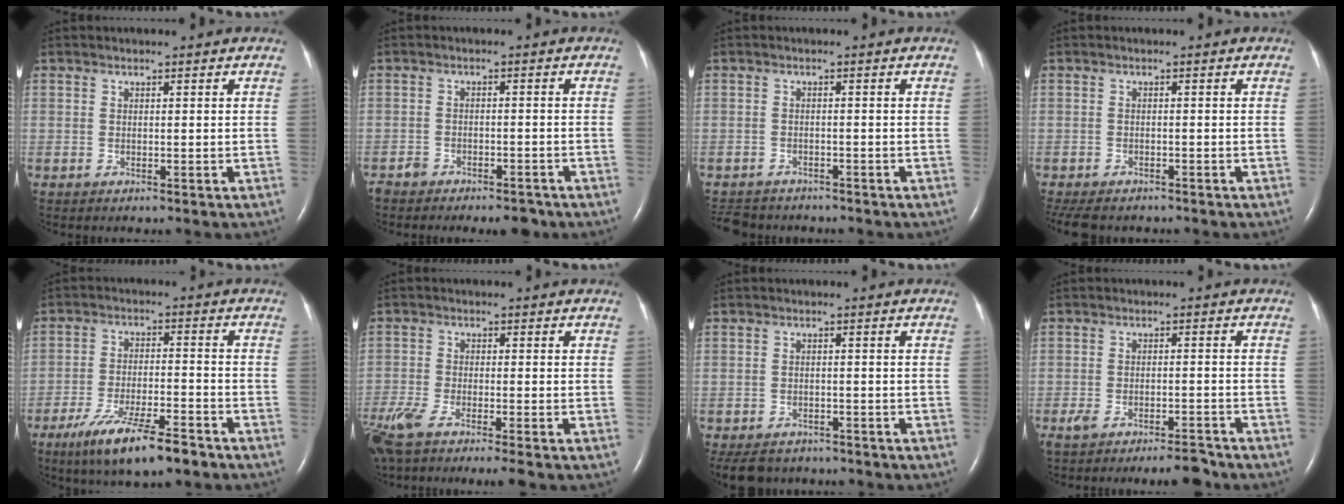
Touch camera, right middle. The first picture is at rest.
{"total": 4.4, "force": [-3.8, 1.7, 1.5], "torque": [-0.018, -0.001, -0.057]}
{"total": 5.8, "force": [-5.4, 2.1, 1.0], "torque": [-0.018, -0.007, -0.082]}
{"total": 7.3, "force": [-6.1, 2.8, 3.0], "torque": [-0.050, -0.004, -0.089]}
{"total": 11.6, "force": [-8.1, 1.9, 8.1], "torque": [-0.148, -0.022, -0.135]}
{"total": 10.3, "force": [-7.9, 1.1, 6.4], "torque": [-0.125, -0.019, -0.140]}
{"total": 7.4, "force": [-6.4, 3.4, 1.6], "torque": [-0.028, -0.007, -0.087]}
{"total": 5.1, "force": [-4.4, 1.0, 2.4], "torque": [-0.044, 0.000, -0.073]}